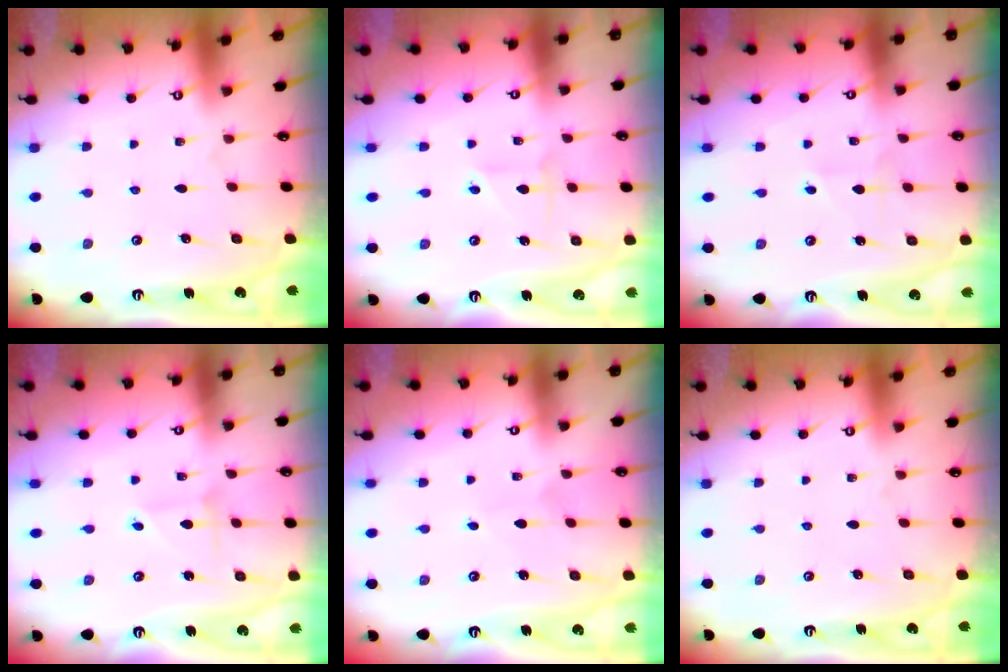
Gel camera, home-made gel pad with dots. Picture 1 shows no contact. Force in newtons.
{"total": 2.7, "press": 2.6, "slide": 0.3}
{"total": 2.4, "press": 2.4, "slide": 0.2}
{"total": 2.1, "press": 2.1, "slide": 0.2}
{"total": 2.6, "press": 2.6, "slide": 0.2}
{"total": 0.0}